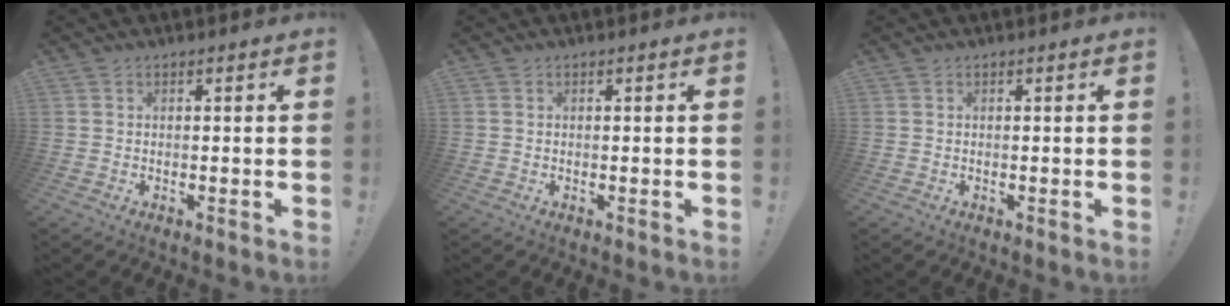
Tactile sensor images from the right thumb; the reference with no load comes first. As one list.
[{"total": 0.0}, {"total": 0.0}]